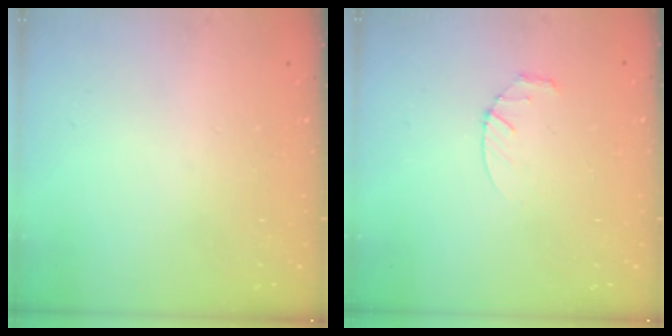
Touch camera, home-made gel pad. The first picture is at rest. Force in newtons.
{"total": 2.8, "press": 2.8, "slide": 0.4}